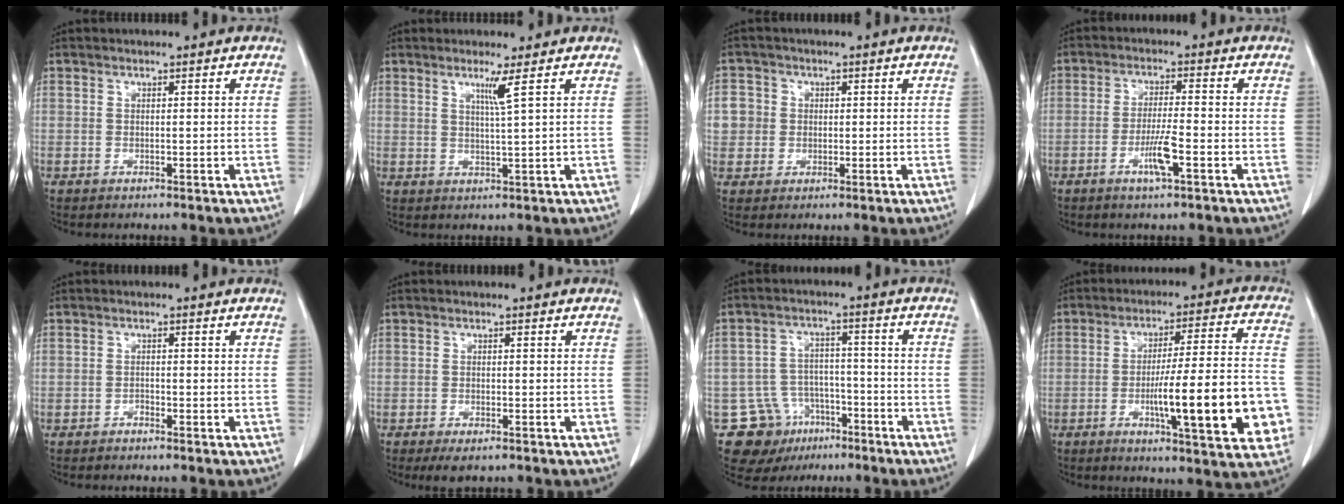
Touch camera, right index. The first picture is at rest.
{"total": 2.9, "force": [1.5, -1.1, 2.2], "torque": [-0.041, -0.012, 0.032]}
{"total": 4.5, "force": [0.5, 4.4, 0.7], "torque": [-0.005, 0.011, 0.009]}
{"total": 5.0, "force": [-2.2, 0.2, 4.6], "torque": [-0.086, -0.006, -0.042]}
{"total": 0.7, "force": [-0.6, 0.1, 0.3], "torque": [-0.004, 0.001, -0.012]}
{"total": 2.8, "force": [-1.9, 0.9, 1.8], "torque": [-0.030, -0.005, -0.024]}
{"total": 11.8, "force": [-6.7, 9.2, 2.8], "torque": [-0.057, 0.038, -0.095]}
{"total": 17.9, "force": [-4.7, 2.3, 17.2], "torque": [-0.212, 0.013, -0.060]}